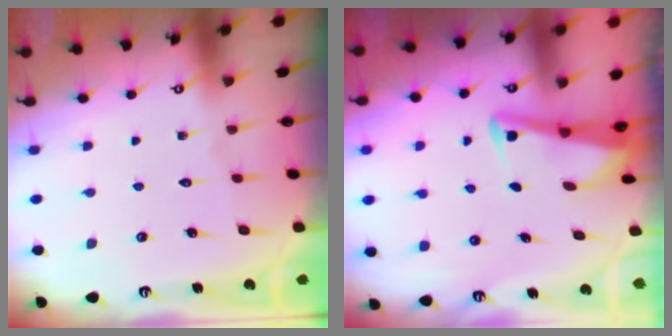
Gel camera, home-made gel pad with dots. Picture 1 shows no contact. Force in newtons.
{"total": 3.7, "press": 3.7, "slide": 0.4}